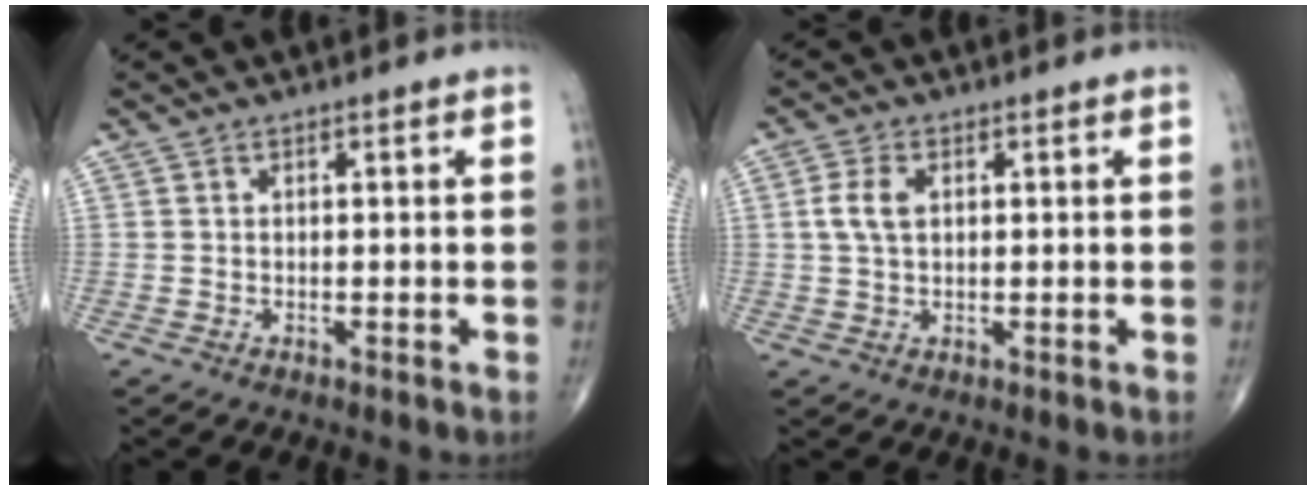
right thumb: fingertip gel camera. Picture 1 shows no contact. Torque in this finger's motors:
{"motor_torque": [0.07, 0.01, 1.13, 0.15, 0.14]}